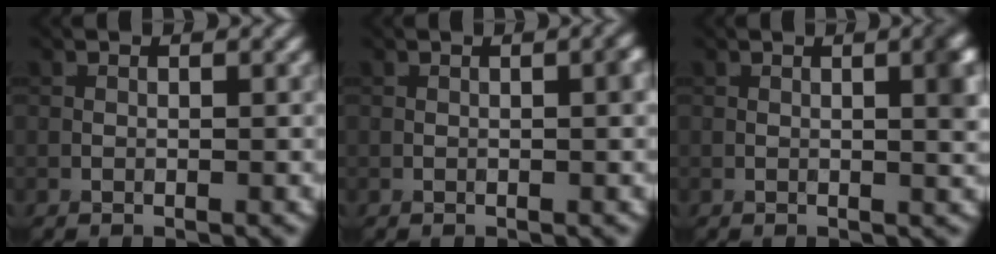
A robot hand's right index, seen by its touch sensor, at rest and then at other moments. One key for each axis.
{"total": 1.1, "fx": -0.1, "fy": 0.2, "fz": 1.1, "tx": -0.013, "ty": 0.002, "tz": 0.002}
{"total": 2.9, "fx": 0.3, "fy": 0.8, "fz": 2.8, "tx": -0.028, "ty": 0.004, "tz": 0.004}